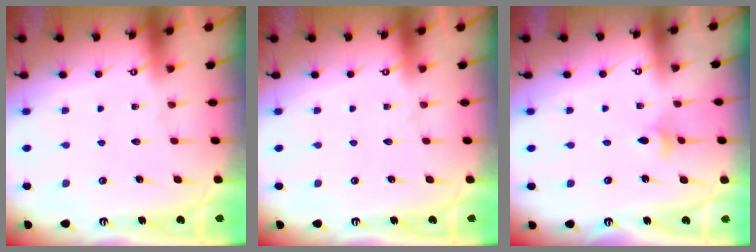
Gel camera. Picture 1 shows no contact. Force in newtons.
{"total": 0.0}
{"total": 2.8, "press": 2.7, "slide": 0.4}